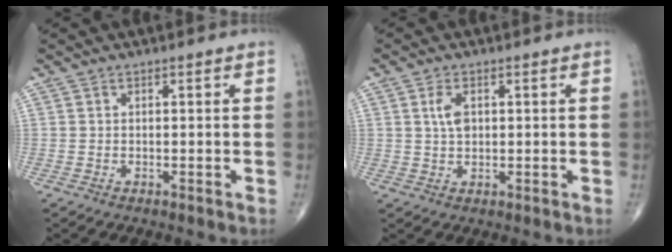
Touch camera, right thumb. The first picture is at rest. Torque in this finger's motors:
{"motor_torque": [-0.47, -0.09, 0.33, 0.22, -0.03]}